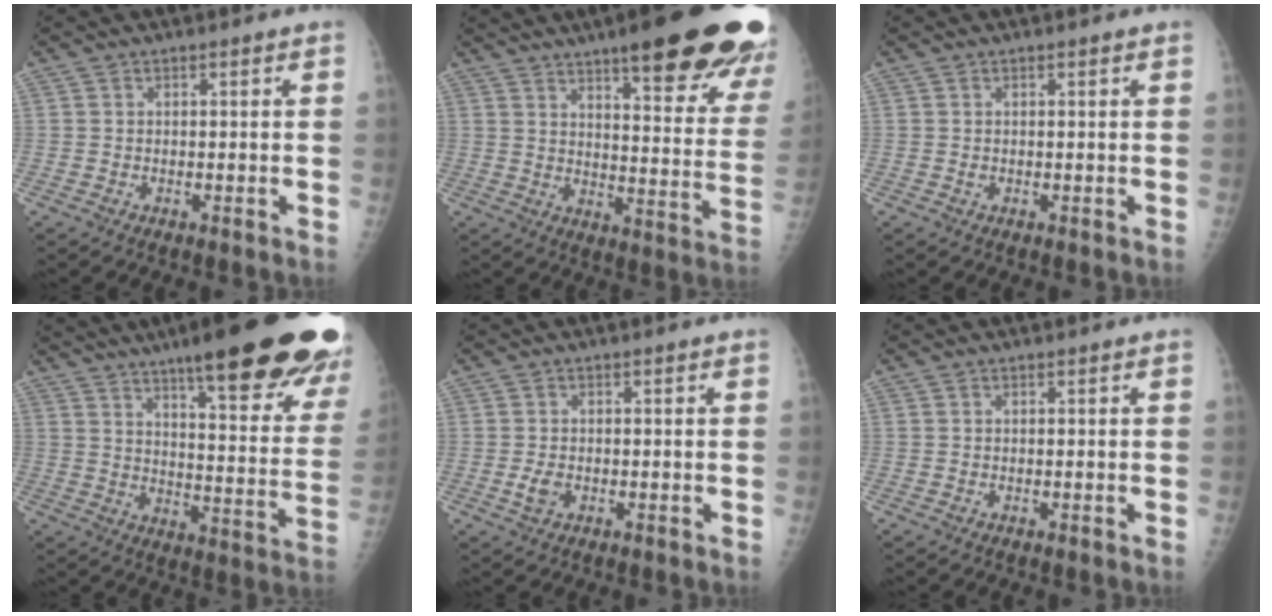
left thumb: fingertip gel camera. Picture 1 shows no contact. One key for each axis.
{"total": 26.8, "fx": 17.7, "fy": 5.7, "fz": 19.3, "tx": -0.207, "ty": -0.064, "tz": 0.227}
{"total": 0.7, "fx": 0.2, "fy": 0.5, "fz": 0.5, "tx": -0.004, "ty": 0.001, "tz": 0.004}
{"total": 29.6, "fx": 19.7, "fy": 5.8, "fz": 21.3, "tx": -0.229, "ty": -0.074, "tz": 0.264}
{"total": 2.3, "fx": -0.6, "fy": 1.5, "fz": 1.7, "tx": -0.032, "ty": 0.001, "tz": -0.010}
{"total": 0.0}